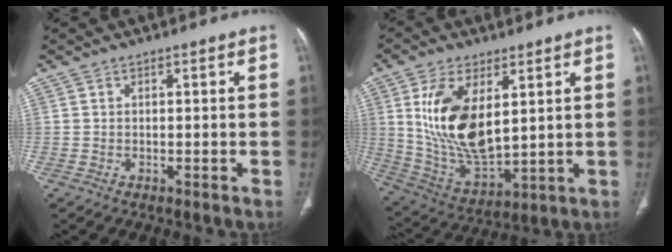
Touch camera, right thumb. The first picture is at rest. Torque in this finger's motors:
{"motor_torque": [-0.65, 3.14, 1.81, 0.74, 0.54]}